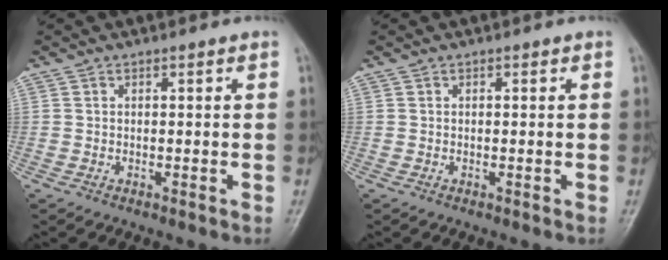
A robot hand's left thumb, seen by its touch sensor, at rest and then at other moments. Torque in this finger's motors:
{"motor_torque": [0.00, 0.00, 0.00, 0.00, 0.00]}